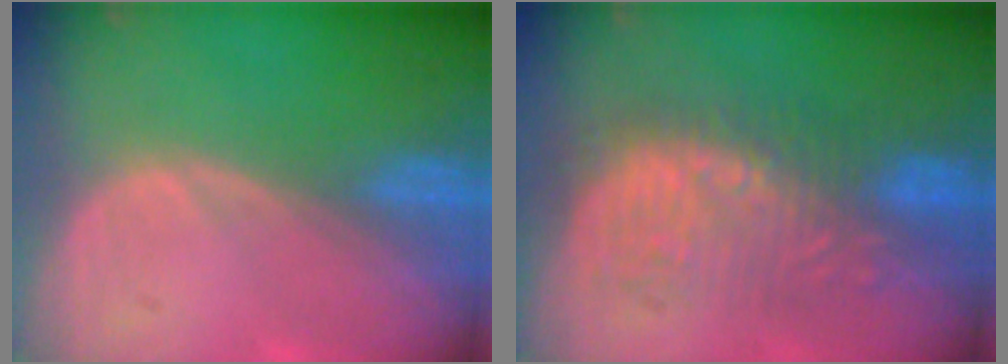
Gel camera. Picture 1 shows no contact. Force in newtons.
{"total": 8.8, "press": 8.8, "slide": 0.2}